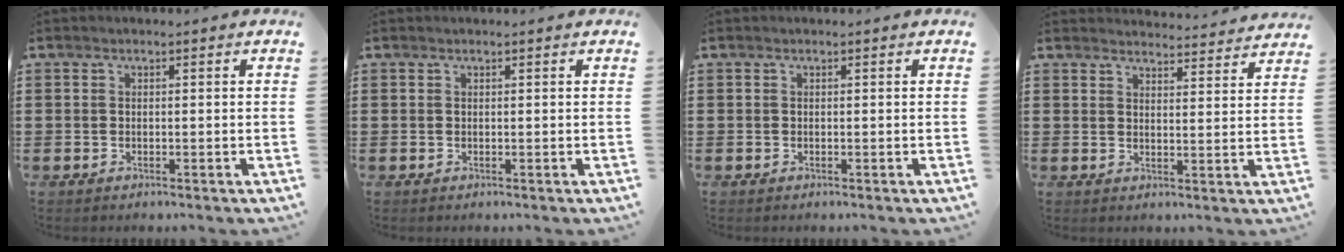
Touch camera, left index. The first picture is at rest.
{"total": 0.0}
{"total": 0.0}
{"total": 3.7, "force": [3.7, -0.1, 0.2], "torque": [-0.007, -0.026, 0.064]}